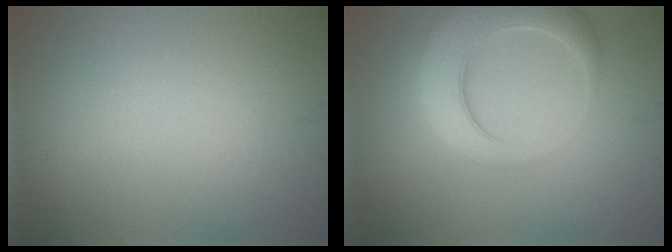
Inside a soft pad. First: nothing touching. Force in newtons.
{"total": 7.2, "press": 7.2, "slide": 0.6}